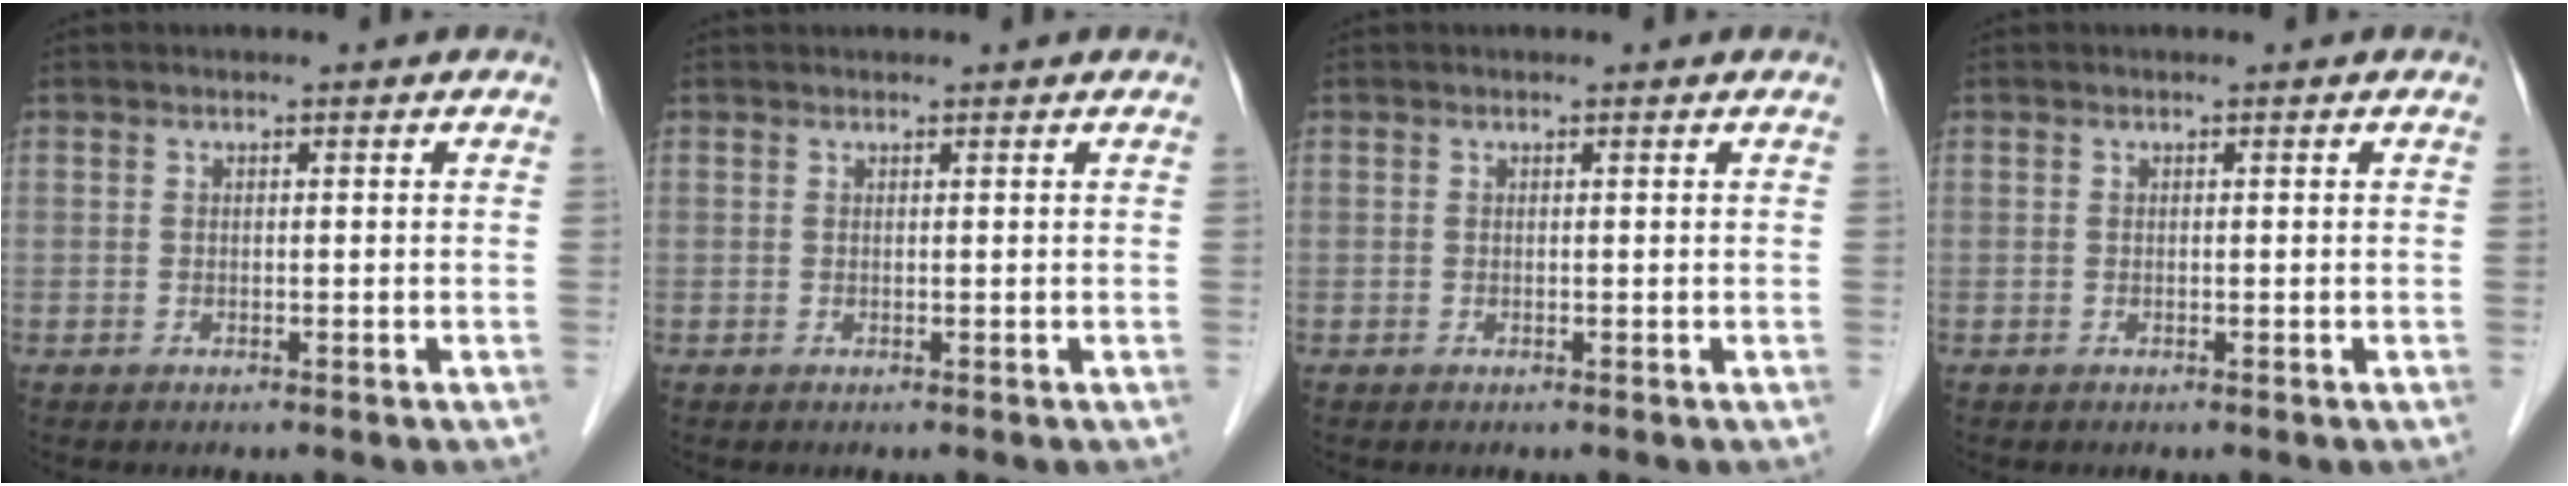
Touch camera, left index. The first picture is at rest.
{"total": 2.8, "force": [2.7, 0.6, 0.5], "torque": [-0.008, 0.028, 0.034]}
{"total": 0.7, "force": [0.7, 0.1, 0.0], "torque": [-0.007, 0.002, 0.008]}
{"total": 0.0}